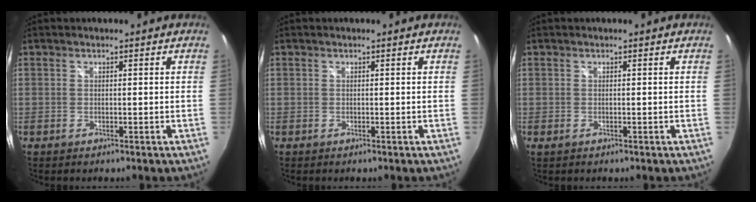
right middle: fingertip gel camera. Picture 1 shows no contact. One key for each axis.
{"total": 0.0}
{"total": 0.5, "fx": 0.0, "fy": 0.0, "fz": 0.5, "tx": -0.010, "ty": 0.003, "tz": -0.001}